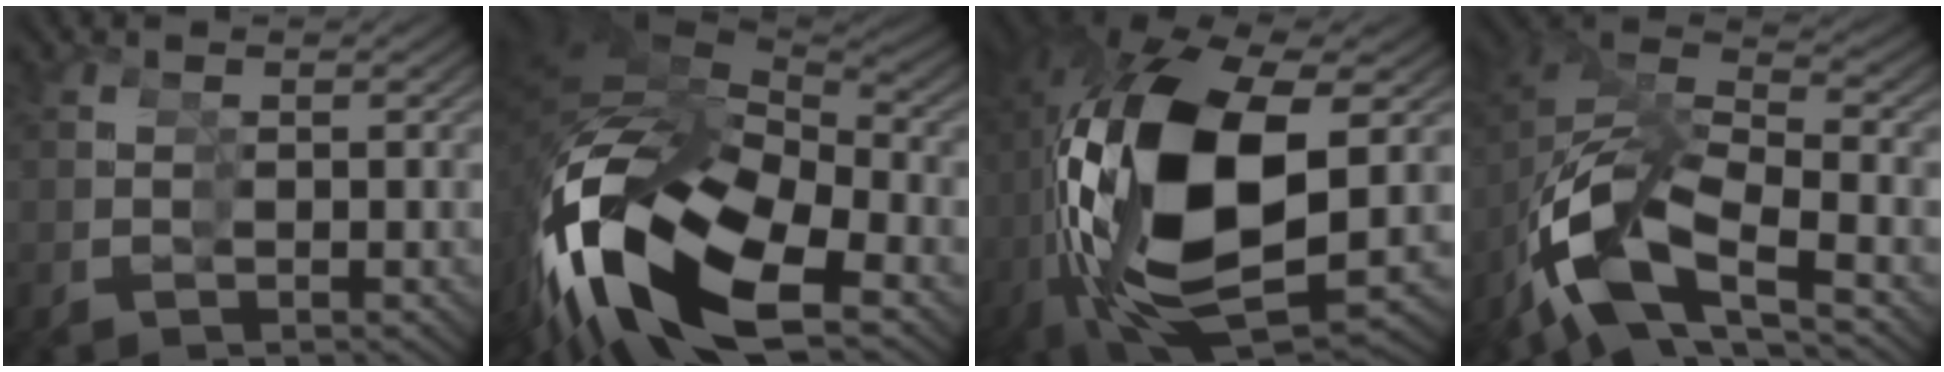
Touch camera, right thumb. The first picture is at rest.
{"total": 18.6, "force": [-0.6, 11.9, 14.3], "torque": [-0.319, -0.021, -0.002]}
{"total": 22.7, "force": [-0.2, 12.2, 19.2], "torque": [-0.380, -0.016, 0.019]}
{"total": 11.7, "force": [-2.2, 8.7, 7.4], "torque": [-0.205, -0.019, -0.028]}